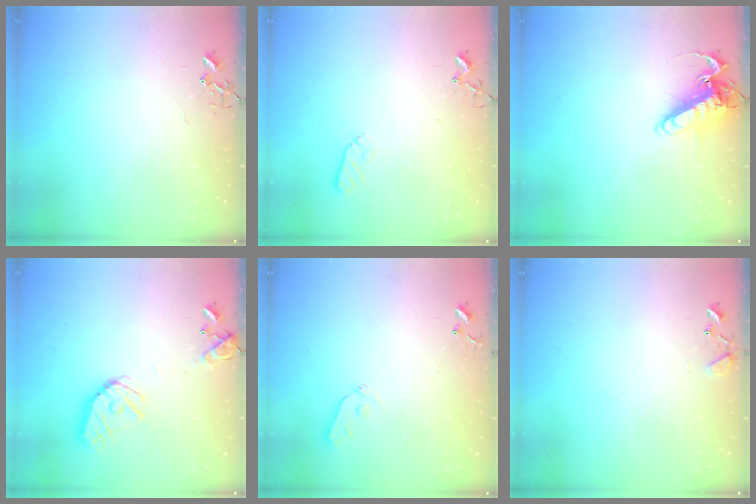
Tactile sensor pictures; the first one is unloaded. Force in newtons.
{"total": 5.6, "press": 5.5, "slide": 1.0}
{"total": 13.4, "press": 13.2, "slide": 2.1}
{"total": 15.8, "press": 15.5, "slide": 2.5}
{"total": 3.8, "press": 3.7, "slide": 0.7}
{"total": 8.4, "press": 8.4, "slide": 0.7}